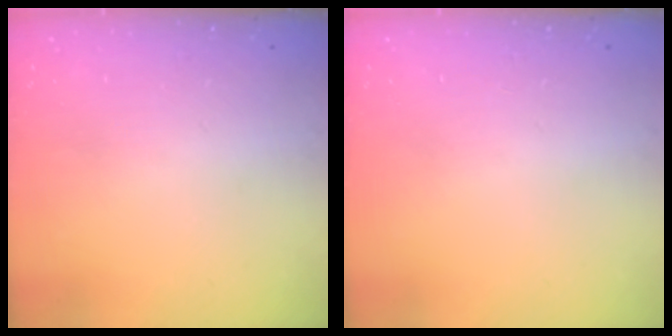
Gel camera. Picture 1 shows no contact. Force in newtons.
{"total": 0.0}